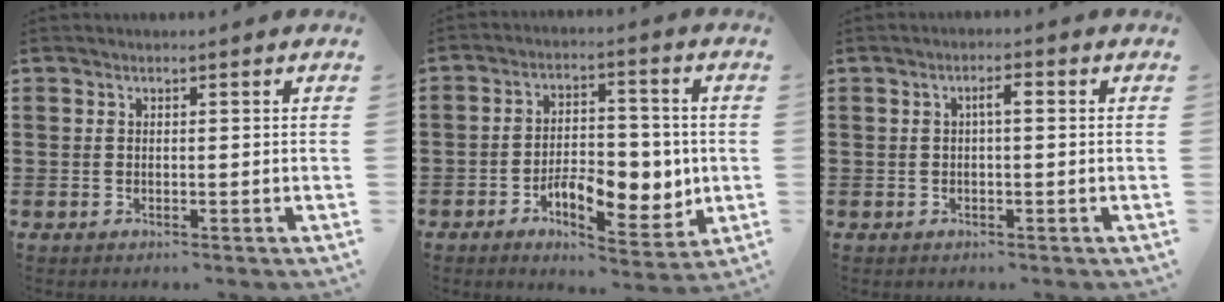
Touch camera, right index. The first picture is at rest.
{"total": 8.9, "force": [-2.5, 5.0, 6.9], "torque": [-0.105, 0.005, -0.041]}
{"total": 2.0, "force": [0.1, 0.5, 2.0], "torque": [-0.039, 0.006, -0.001]}